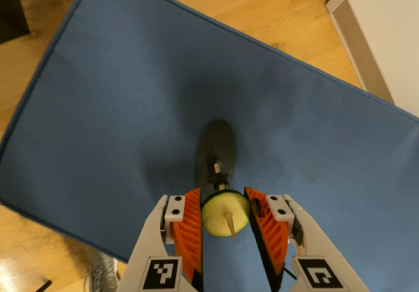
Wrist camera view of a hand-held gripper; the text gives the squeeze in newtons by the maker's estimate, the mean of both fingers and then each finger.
{"total": 8.6, "left": 8.0, "right": 9.2}